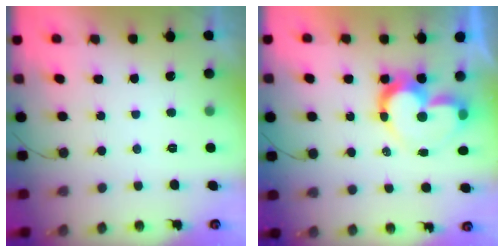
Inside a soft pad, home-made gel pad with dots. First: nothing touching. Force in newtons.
{"total": 12.6, "press": 12.6, "slide": 1.4}